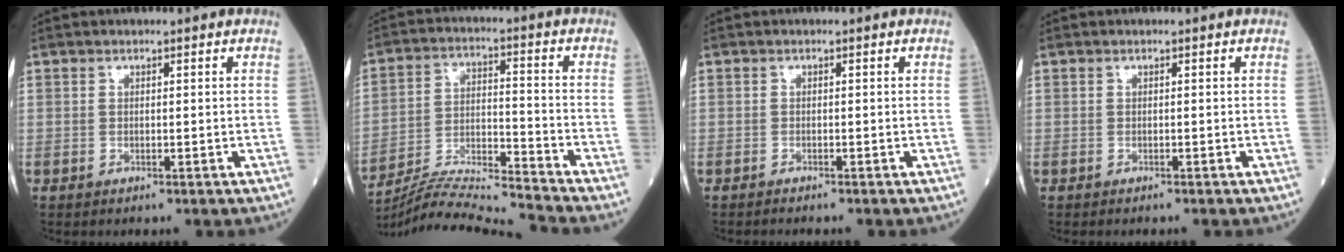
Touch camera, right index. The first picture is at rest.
{"total": 13.1, "force": [-12.6, -2.7, 2.4], "torque": [-0.044, 0.012, -0.228]}
{"total": 1.8, "force": [-1.6, 0.0, 0.6], "torque": [-0.009, 0.001, -0.021]}
{"total": 0.6, "force": [-0.6, 0.0, 0.2], "torque": [-0.005, 0.000, -0.011]}